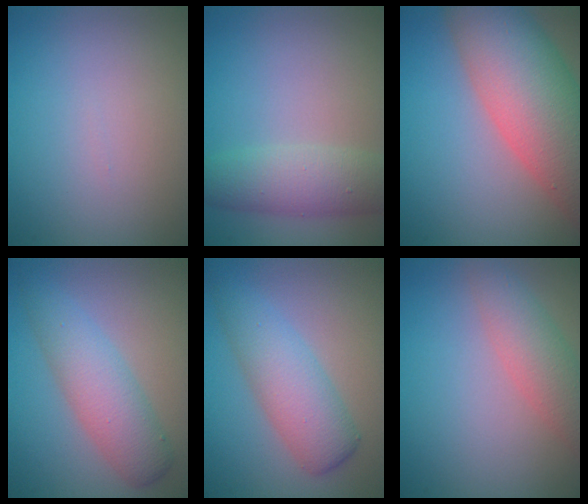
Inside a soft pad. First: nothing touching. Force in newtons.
{"total": 4.5, "press": 4.5, "slide": 0.1}
{"total": 11.9, "press": 11.9, "slide": 0.6}
{"total": 4.7, "press": 4.7, "slide": 0.2}
{"total": 5.0, "press": 5.0, "slide": 0.2}
{"total": 3.8, "press": 3.8, "slide": 0.1}